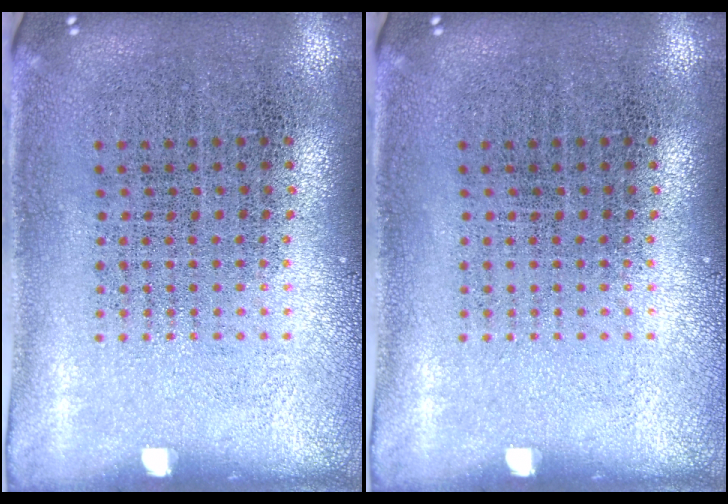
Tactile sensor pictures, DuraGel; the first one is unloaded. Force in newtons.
{"total": 0.0}